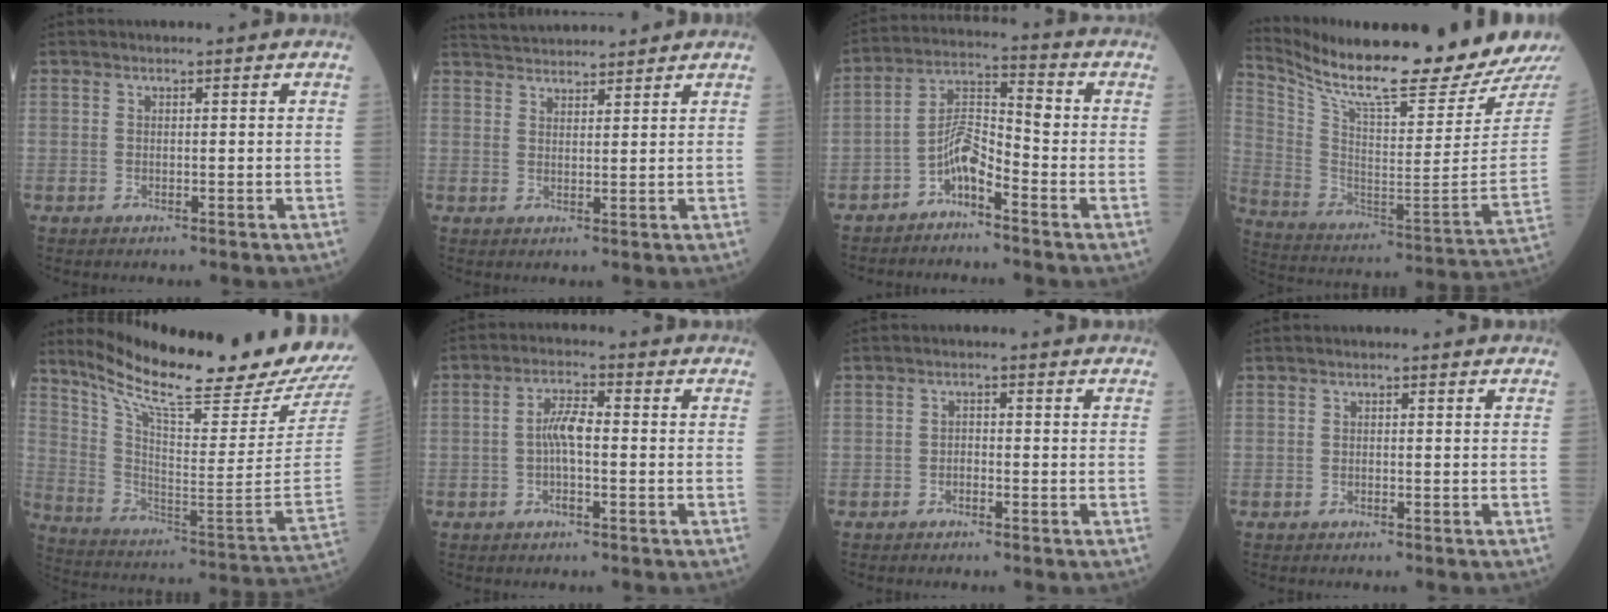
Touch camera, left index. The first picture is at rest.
{"total": 6.6, "force": [6.5, 0.6, 1.3], "torque": [-0.028, 0.035, 0.104]}
{"total": 5.9, "force": [-3.4, 1.5, 4.5], "torque": [-0.087, 0.013, -0.067]}
{"total": 22.5, "force": [20.2, -0.3, 10.0], "torque": [-0.190, -0.086, 0.316]}
{"total": 25.1, "force": [22.2, -0.4, 11.5], "torque": [-0.205, -0.106, 0.327]}
{"total": 4.7, "force": [-0.6, 1.1, 4.6], "torque": [-0.094, 0.007, -0.014]}
{"total": 0.9, "force": [-0.7, 0.4, 0.5], "torque": [-0.003, 0.003, -0.014]}
{"total": 0.0}